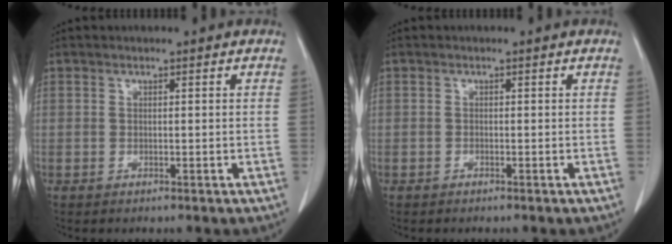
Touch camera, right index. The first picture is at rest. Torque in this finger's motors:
{"motor_torque": [0.10, -0.08, 0.02, 0.01]}